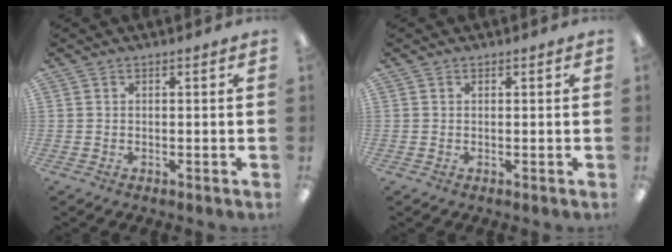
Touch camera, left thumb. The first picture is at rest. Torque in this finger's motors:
{"motor_torque": [-0.27, 0.16, -0.22, 0.17, 0.00]}